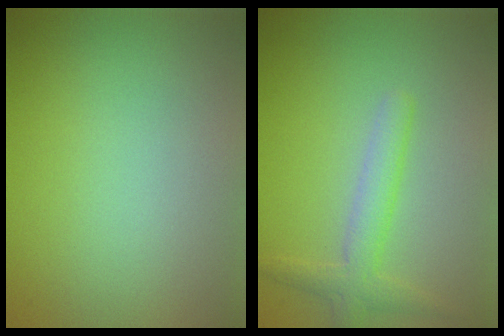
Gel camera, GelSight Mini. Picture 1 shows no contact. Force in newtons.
{"total": 2.5, "press": 2.5, "slide": 0.1}